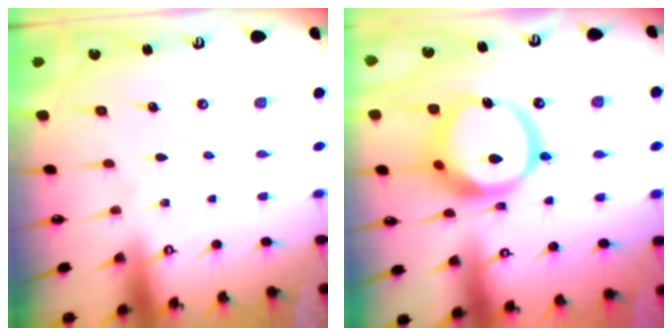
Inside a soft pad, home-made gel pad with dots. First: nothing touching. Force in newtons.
{"total": 17.1, "press": 17.0, "slide": 2.1}